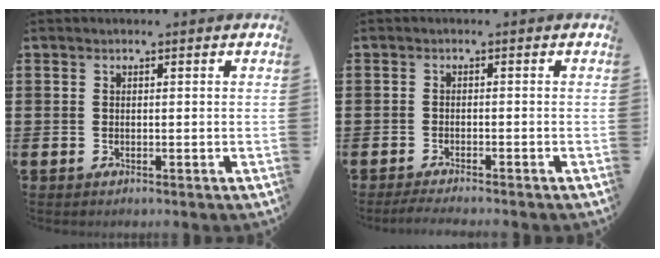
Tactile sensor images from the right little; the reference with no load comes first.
{"total": 1.4, "force": [-1.2, -0.1, 0.6], "torque": [-0.009, 0.001, -0.024]}